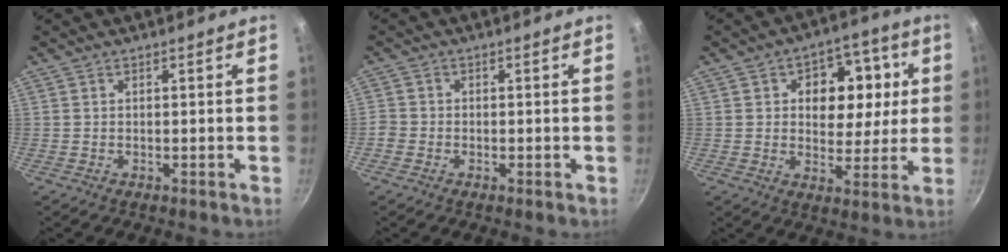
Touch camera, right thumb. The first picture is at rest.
{"total": 2.1, "force": [-1.2, 1.6, 0.6], "torque": [-0.010, 0.005, -0.026]}
{"total": 12.9, "force": [2.6, 9.4, 8.4], "torque": [-0.072, -0.003, 0.029]}